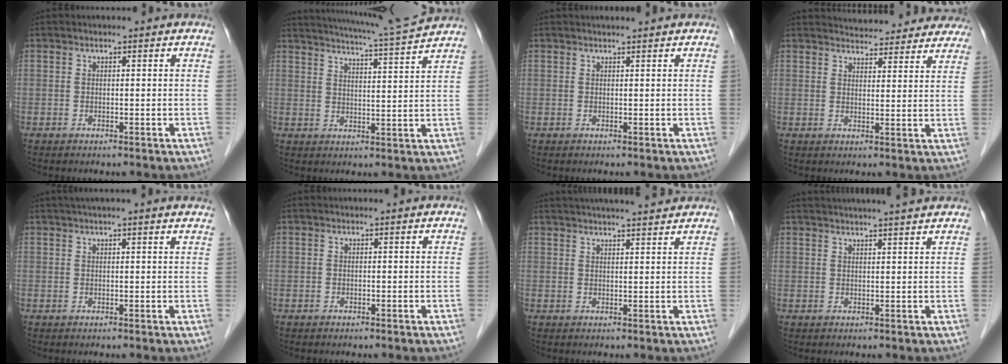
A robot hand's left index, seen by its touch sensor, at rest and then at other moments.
{"total": 10.8, "force": [10.2, -2.1, 3.0], "torque": [-0.065, -0.025, 0.144]}
{"total": 2.4, "force": [2.3, -0.1, 0.8], "torque": [-0.009, 0.014, 0.029]}
{"total": 16.3, "force": [15.5, 3.8, 3.3], "torque": [-0.024, -0.005, 0.172]}
{"total": 7.8, "force": [6.6, -0.1, 4.2], "torque": [-0.063, 0.028, 0.076]}
{"total": 0.0}
{"total": 12.5, "force": [11.2, 1.0, 5.4], "torque": [-0.088, 0.028, 0.150]}
{"total": 11.6, "force": [10.5, 0.1, 5.0], "torque": [-0.080, 0.024, 0.130]}